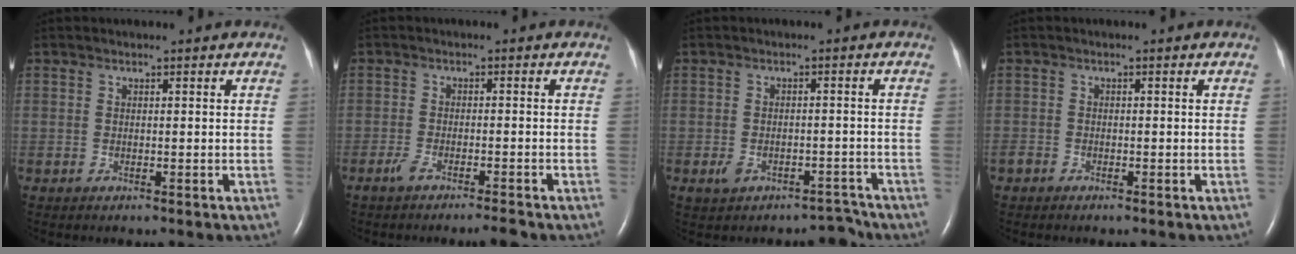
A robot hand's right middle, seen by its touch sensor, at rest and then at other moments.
{"total": 3.3, "force": [-2.6, 0.2, 1.9], "torque": [-0.042, -0.005, -0.050]}
{"total": 3.5, "force": [-2.6, 2.0, 1.2], "torque": [-0.021, 0.013, -0.033]}
{"total": 1.1, "force": [-0.9, 0.7, 0.2], "torque": [-0.007, 0.002, -0.017]}